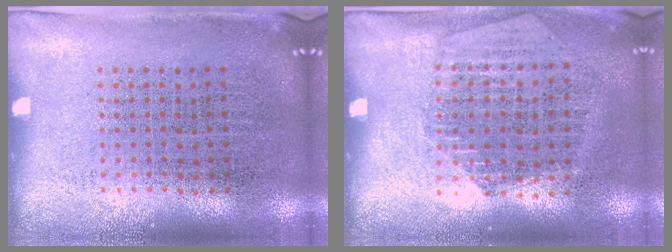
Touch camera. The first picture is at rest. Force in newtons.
{"total": 1.4, "press": 1.3, "slide": 0.4}